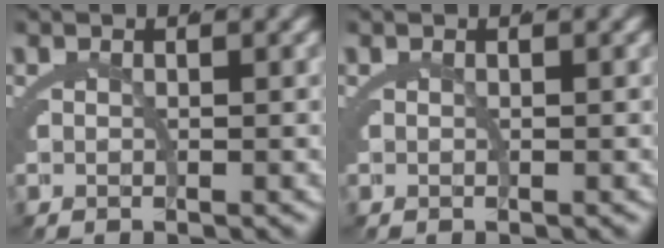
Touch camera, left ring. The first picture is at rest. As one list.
[{"total": 0.0}]